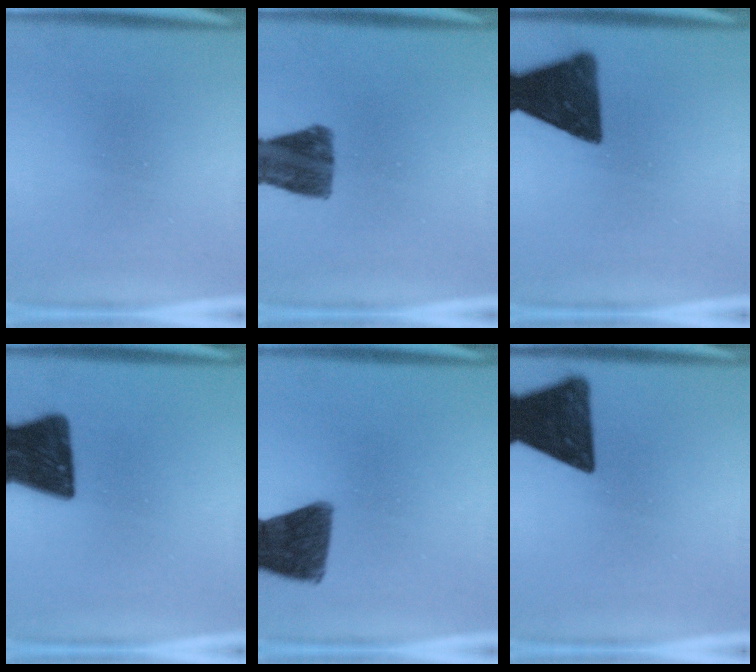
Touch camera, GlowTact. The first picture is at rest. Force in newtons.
{"total": 10.3}
{"total": 13.5}
{"total": 16.3}
{"total": 12.4}
{"total": 14.3}